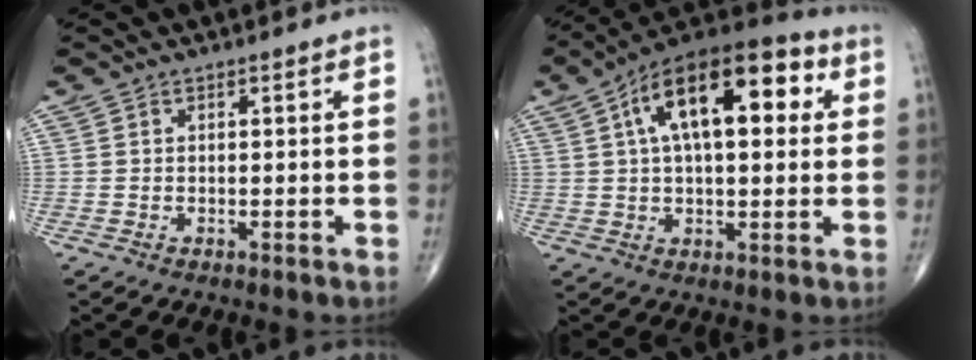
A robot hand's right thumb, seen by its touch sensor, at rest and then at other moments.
{"total": 19.9, "force": [5.7, 9.2, 16.7], "torque": [-0.245, 0.027, 0.081]}